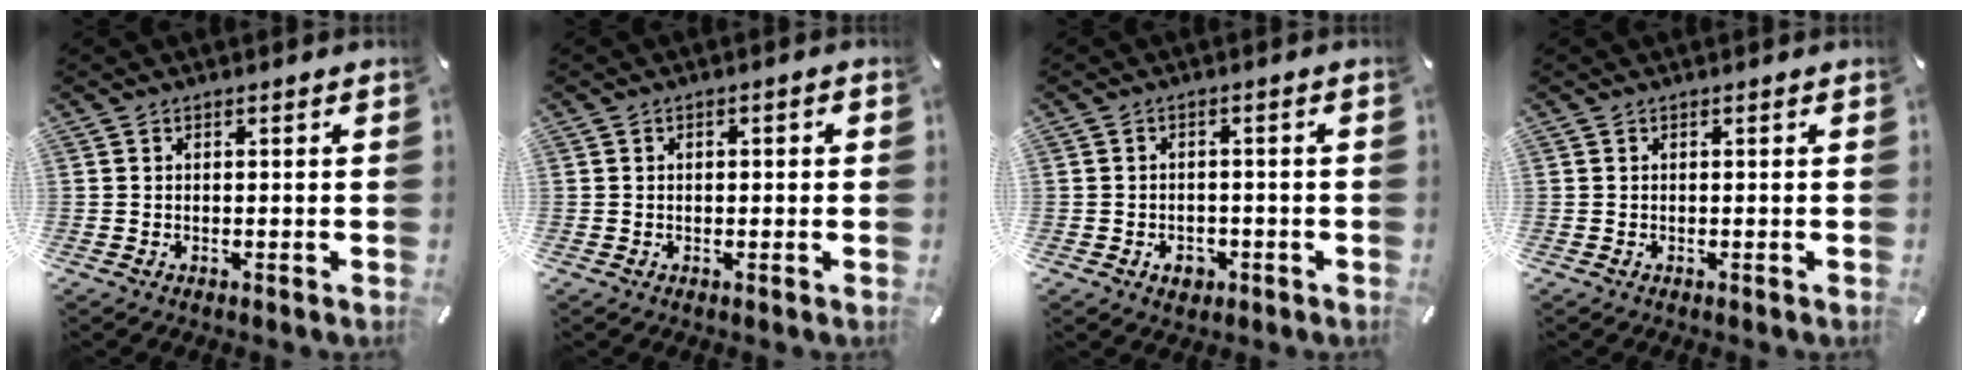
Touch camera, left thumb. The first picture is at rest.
{"total": 1.5, "force": [-0.2, 0.9, 1.1], "torque": [-0.022, 0.006, -0.007]}
{"total": 3.8, "force": [-1.7, 2.9, 1.7], "torque": [-0.027, 0.007, -0.030]}
{"total": 0.0}